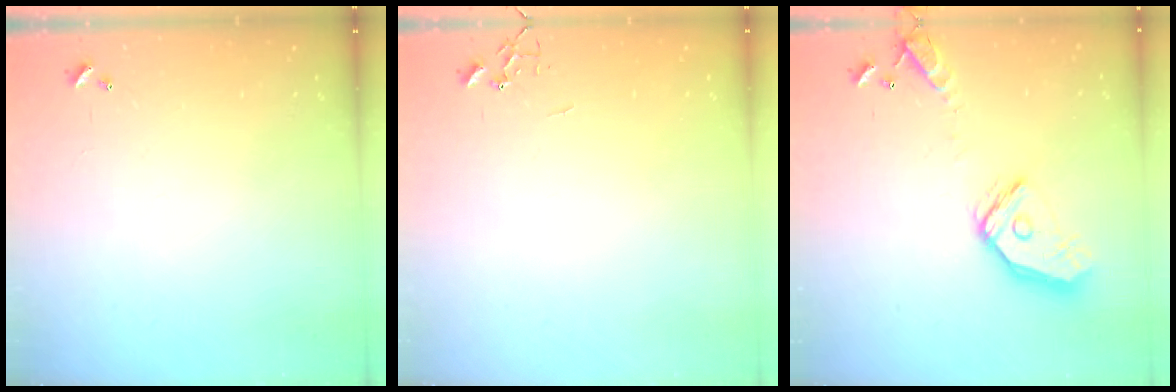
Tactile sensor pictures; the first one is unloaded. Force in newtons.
{"total": 0.0}
{"total": 16.2, "press": 16.1, "slide": 2.1}